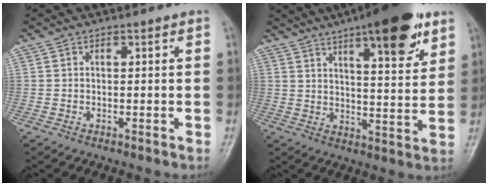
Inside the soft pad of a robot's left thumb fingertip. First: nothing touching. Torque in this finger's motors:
{"motor_torque": [2.30, 1.75, 1.70, -1.09, 0.39]}